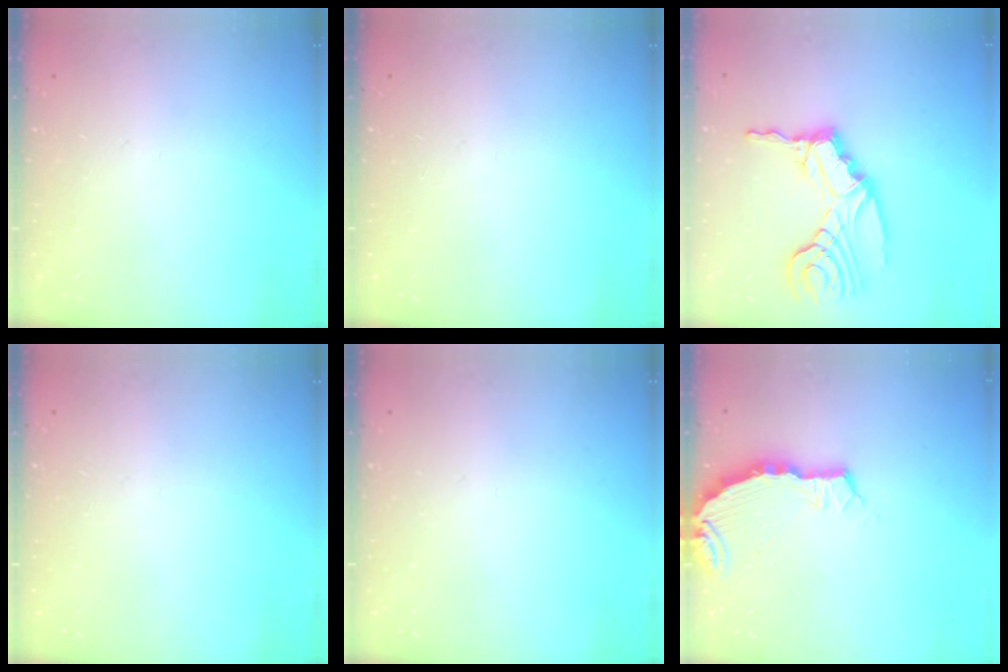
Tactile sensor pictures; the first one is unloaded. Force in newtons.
{"total": 0.0}
{"total": 11.3, "press": 11.3, "slide": 1.0}
{"total": 0.0}
{"total": 0.0}
{"total": 5.5, "press": 5.4, "slide": 0.6}